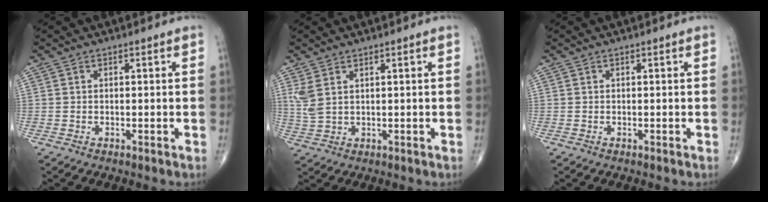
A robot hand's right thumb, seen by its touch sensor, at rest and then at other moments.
{"total": 4.0, "force": [1.9, 1.9, 3.0], "torque": [-0.074, -0.002, 0.049]}
{"total": 0.0}